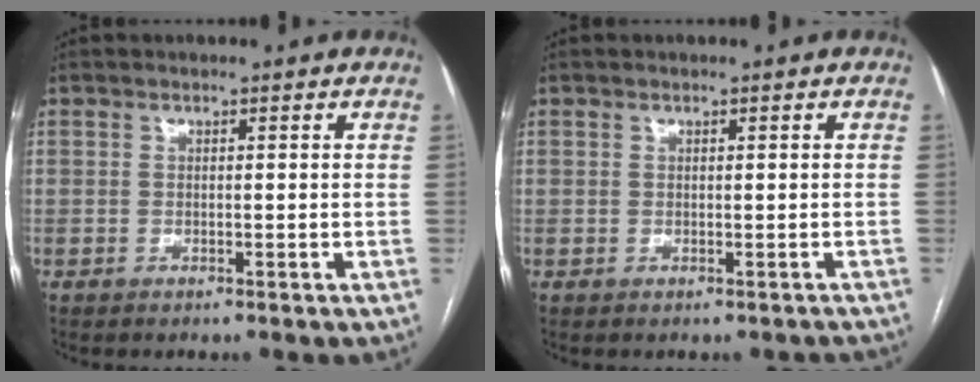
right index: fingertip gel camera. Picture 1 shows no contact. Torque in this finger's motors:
{"motor_torque": [-0.24, 0.16, -0.21, -0.07]}